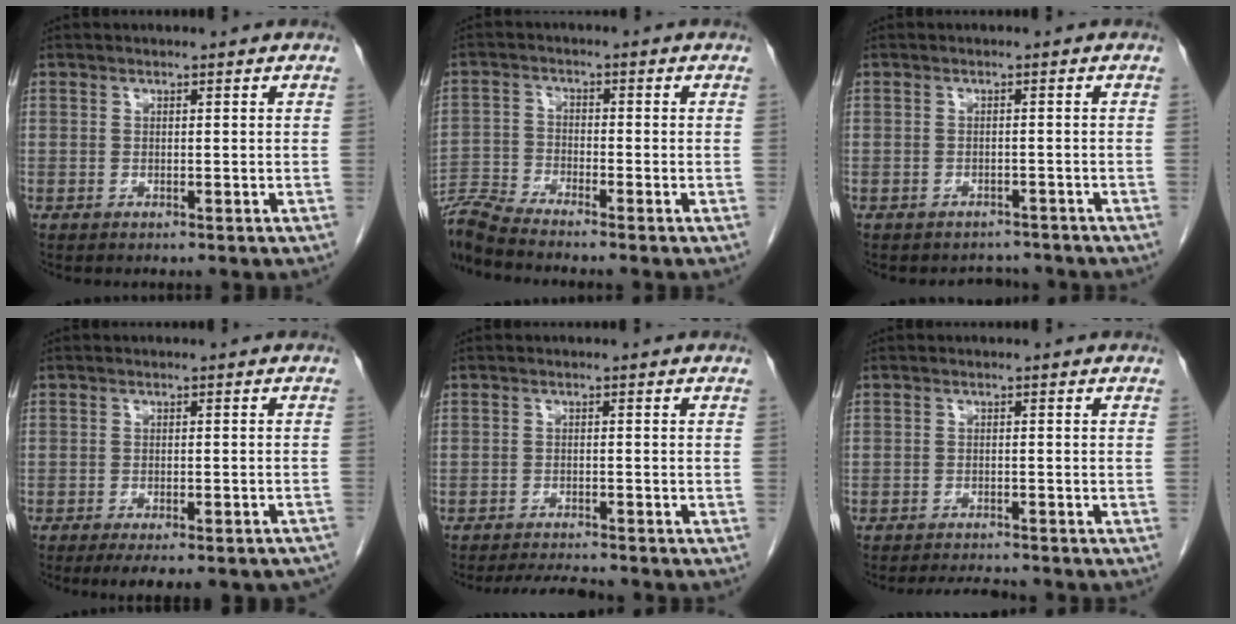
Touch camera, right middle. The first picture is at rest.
{"total": 7.4, "force": [-7.0, -1.3, 1.8], "torque": [-0.039, -0.010, -0.137]}
{"total": 3.2, "force": [-2.9, 1.3, -0.2], "torque": [0.000, 0.005, -0.040]}
{"total": 12.2, "force": [-10.1, 3.3, 5.9], "torque": [-0.066, 0.001, -0.116]}
{"total": 4.9, "force": [-4.7, 0.1, 1.5], "torque": [-0.028, -0.016, -0.074]}
{"total": 4.0, "force": [-3.9, 0.3, 1.0], "torque": [-0.019, -0.013, -0.059]}